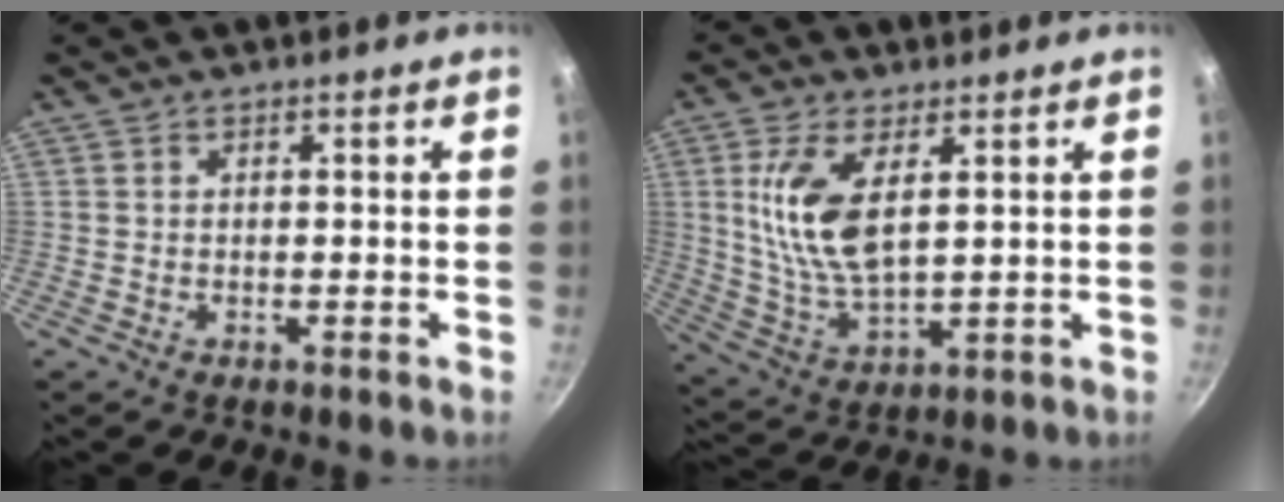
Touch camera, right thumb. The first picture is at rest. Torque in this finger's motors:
{"motor_torque": [1.36, 1.33, 1.52, 0.49, 0.52]}